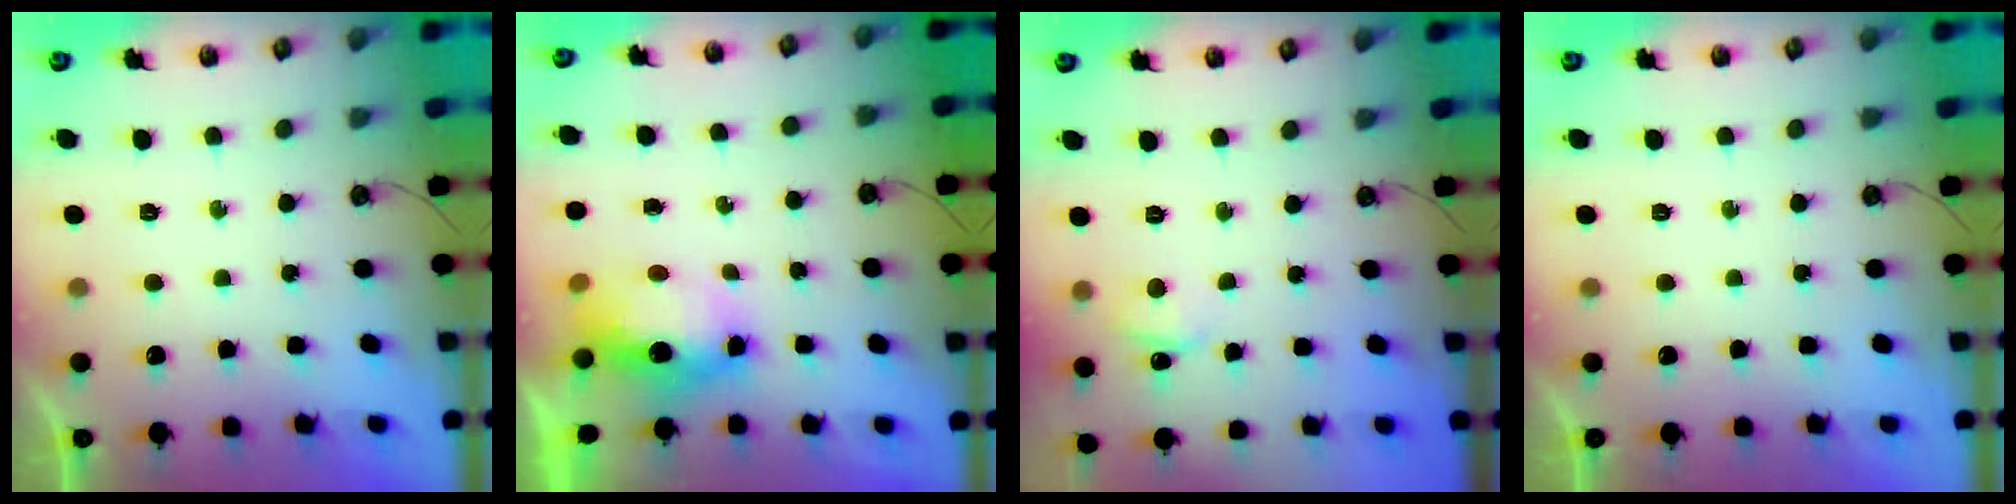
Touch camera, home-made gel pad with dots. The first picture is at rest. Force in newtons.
{"total": 8.2, "press": 8.1, "slide": 0.9}
{"total": 2.9, "press": 2.8, "slide": 0.3}
{"total": 0.0}